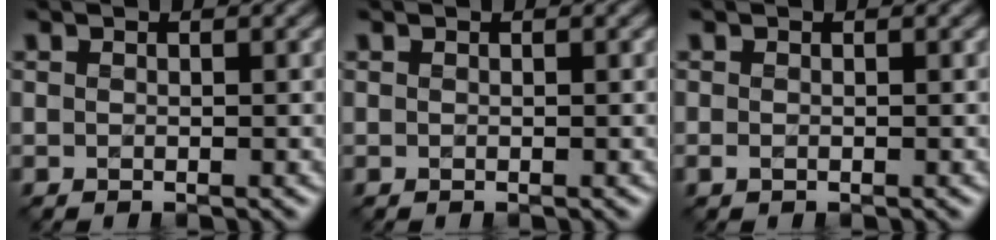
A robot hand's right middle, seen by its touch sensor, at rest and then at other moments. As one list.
[{"total": 0.0}, {"total": 0.5, "force": [-0.2, 0.3, 0.4], "torque": [-0.011, -0.004, -0.004]}]